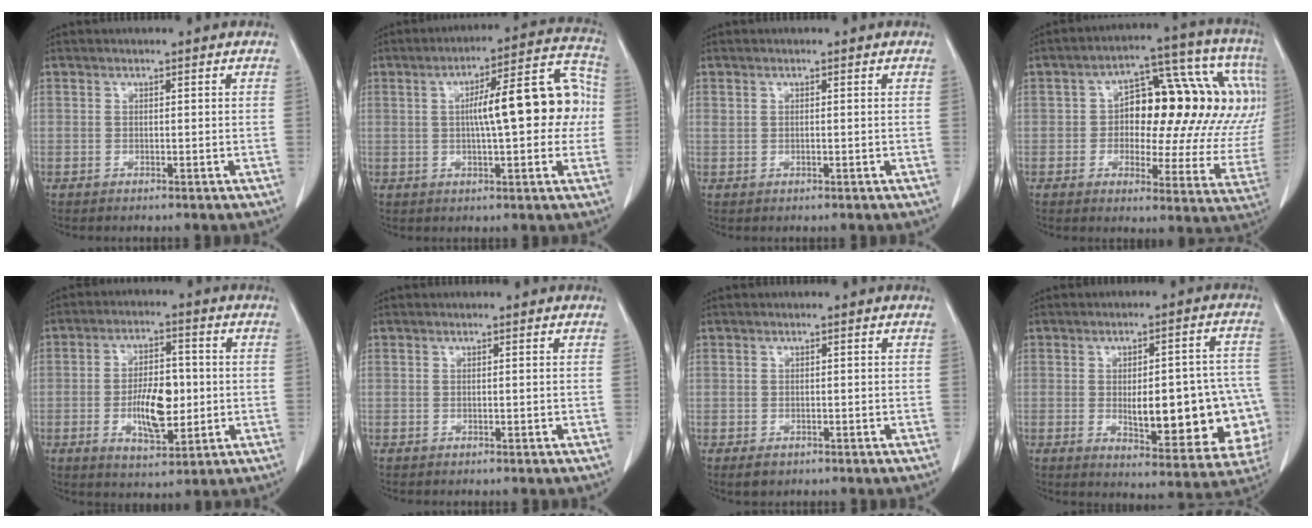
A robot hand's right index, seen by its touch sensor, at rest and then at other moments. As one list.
[{"total": 14.5, "force": [1.0, 3.6, 14.0], "torque": [-0.188, 0.047, 0.013]}, {"total": 0.6, "force": [0.1, 0.4, 0.4], "torque": [-0.011, 0.007, 0.005]}, {"total": 21.7, "force": [3.4, 9.3, 19.3], "torque": [-0.217, 0.053, 0.046]}, {"total": 9.3, "force": [-1.3, 4.0, 8.3], "torque": [-0.149, 0.004, -0.018]}, {"total": 0.0}, {"total": 1.8, "force": [-0.8, 1.5, 0.6], "torque": [-0.004, 0.001, -0.006]}, {"total": 19.1, "force": [-2.8, 6.8, 17.6], "torque": [-0.157, 0.029, -0.007]}]